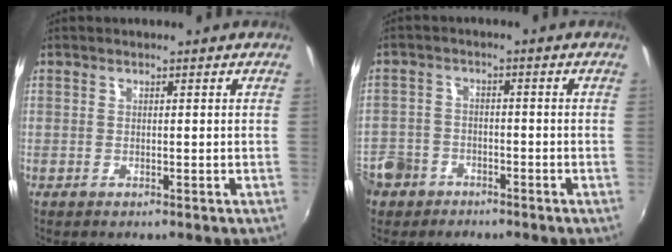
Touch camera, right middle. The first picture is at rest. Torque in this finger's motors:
{"motor_torque": [0.61, -0.65, 0.22, 0.13]}